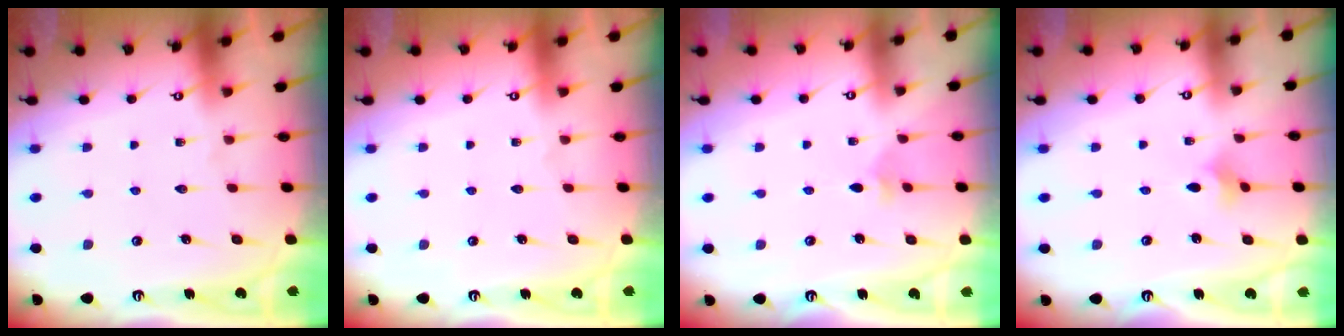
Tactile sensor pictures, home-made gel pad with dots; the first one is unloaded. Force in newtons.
{"total": 0.0}
{"total": 2.3, "press": 2.3, "slide": 0.6}
{"total": 1.9, "press": 1.8, "slide": 0.5}